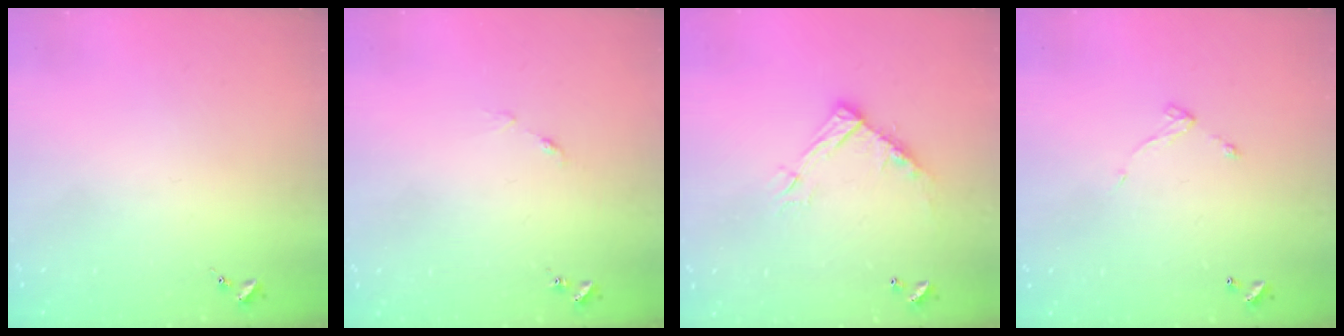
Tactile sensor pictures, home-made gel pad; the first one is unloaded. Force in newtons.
{"total": 4.6, "press": 4.6, "slide": 0.4}
{"total": 11.8, "press": 11.8, "slide": 0.5}
{"total": 5.4, "press": 5.4, "slide": 0.4}